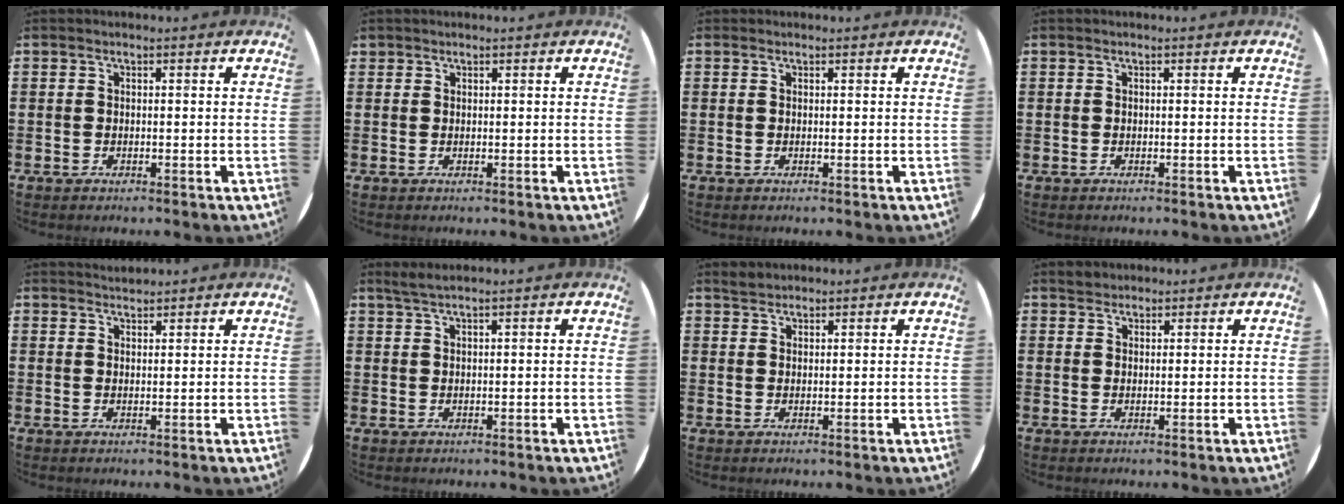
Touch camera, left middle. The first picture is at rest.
{"total": 0.6, "force": [0.5, 0.2, -0.1], "torque": [0.003, 0.004, 0.010]}
{"total": 0.0}
{"total": 0.0}
{"total": 1.5, "force": [1.5, 0.2, -0.1], "torque": [0.002, 0.002, 0.028]}
{"total": 1.6, "force": [1.3, -0.1, 0.9], "torque": [-0.018, 0.002, 0.023]}
{"total": 1.4, "force": [1.4, 0.4, 0.0], "torque": [0.006, -0.001, 0.025]}
{"total": 1.5, "force": [1.4, 0.5, -0.2], "torque": [0.008, 0.000, 0.027]}